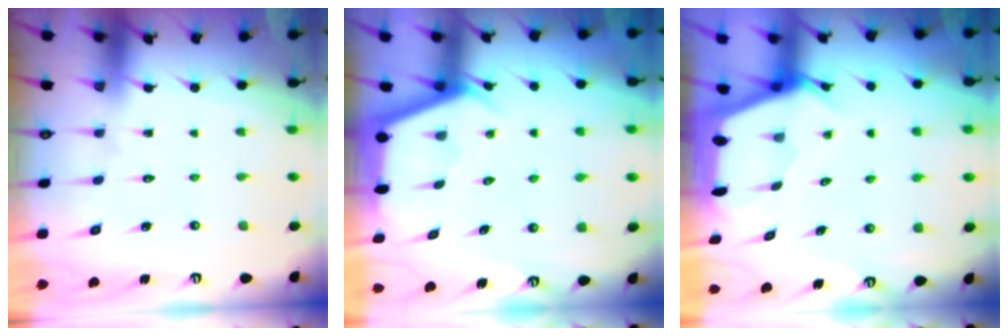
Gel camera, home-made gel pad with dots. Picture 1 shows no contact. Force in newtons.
{"total": 2.8, "press": 2.8, "slide": 0.3}
{"total": 2.4, "press": 2.4, "slide": 0.2}